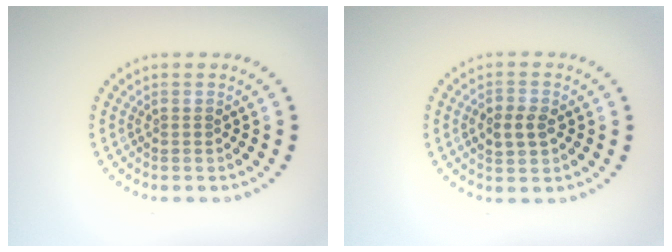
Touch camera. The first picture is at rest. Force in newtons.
{"total": 2.5, "press": 2.5, "slide": 0.1}